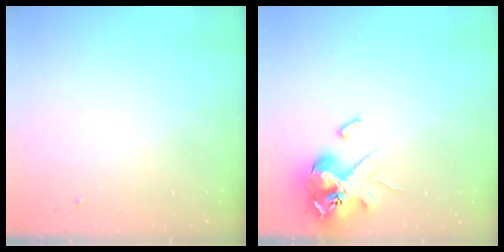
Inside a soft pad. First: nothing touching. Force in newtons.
{"total": 14.7, "press": 14.5, "slide": 2.1}